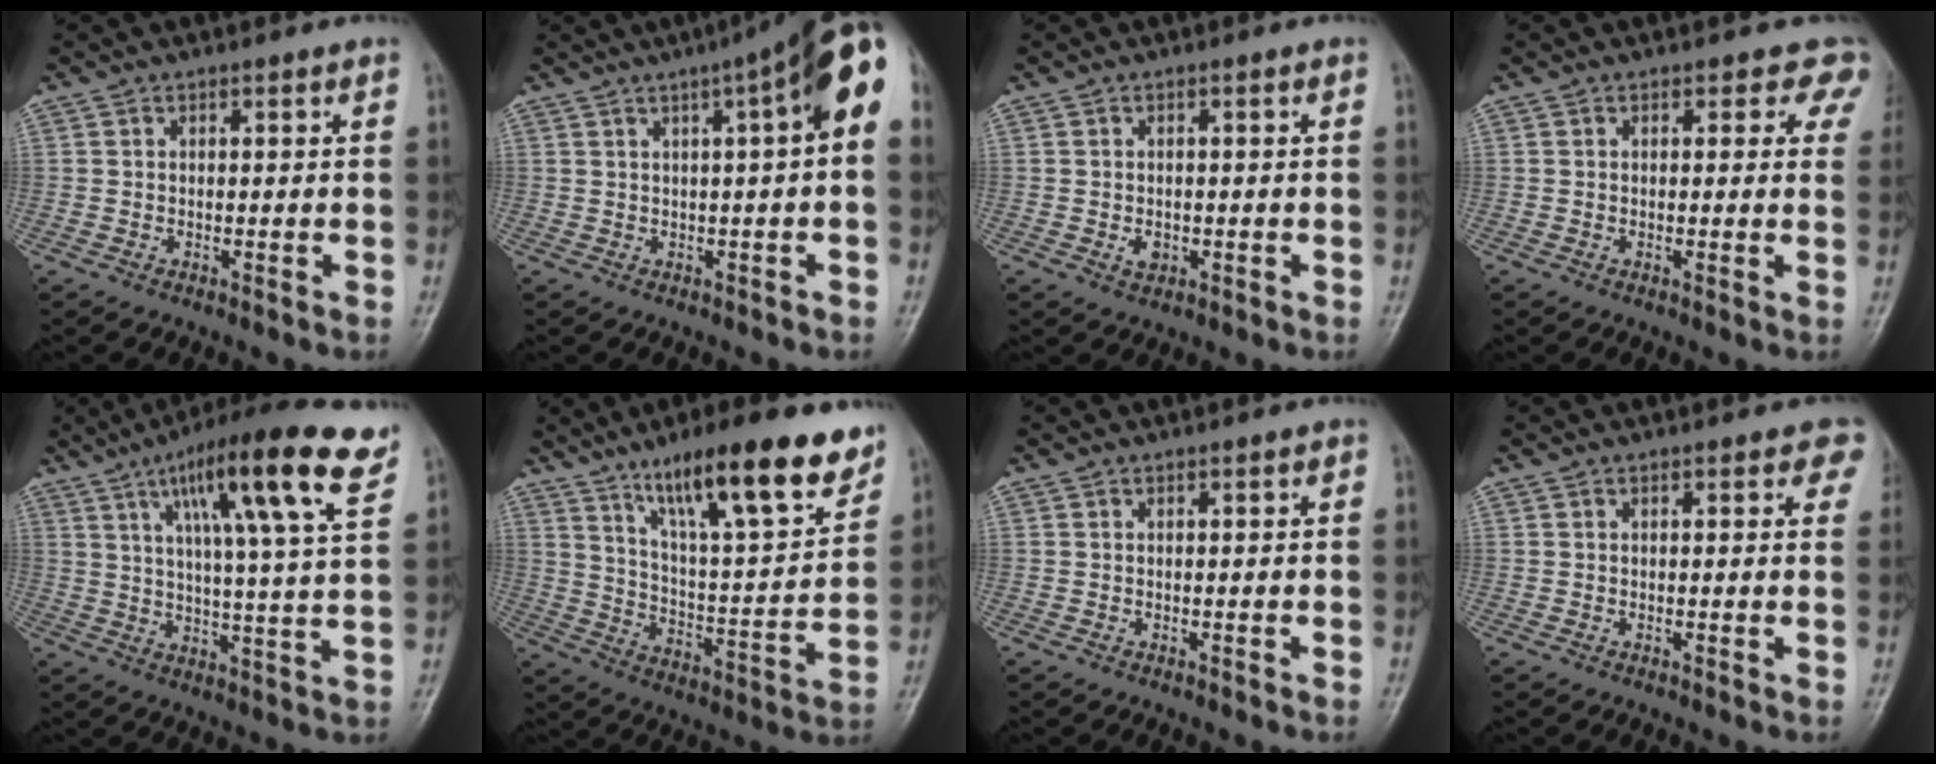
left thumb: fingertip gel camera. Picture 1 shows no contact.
{"total": 12.6, "force": [3.3, 2.5, 11.9], "torque": [-0.153, 0.032, 0.033]}
{"total": 1.9, "force": [-0.6, 1.5, 1.0], "torque": [-0.013, 0.004, -0.007]}
{"total": 4.4, "force": [2.8, 2.8, 1.9], "torque": [0.020, -0.008, 0.010]}
{"total": 18.8, "force": [9.8, 2.7, 15.8], "torque": [-0.231, -0.026, 0.147]}
{"total": 20.8, "force": [13.7, 4.7, 15.0], "torque": [-0.205, -0.057, 0.225]}
{"total": 0.5, "force": [0.1, 0.1, 0.5], "torque": [-0.008, 0.001, 0.000]}
{"total": 3.5, "force": [1.8, 1.7, 2.6], "torque": [-0.004, 0.000, 0.011]}